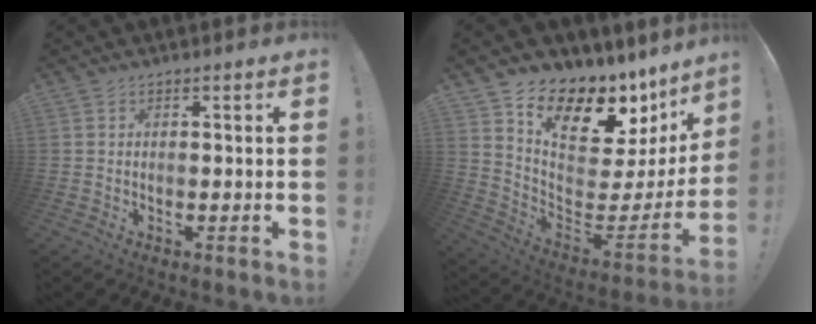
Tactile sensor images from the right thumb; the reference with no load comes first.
{"total": 12.4, "force": [8.9, 6.7, 5.4], "torque": [-0.087, -0.086, 0.162]}